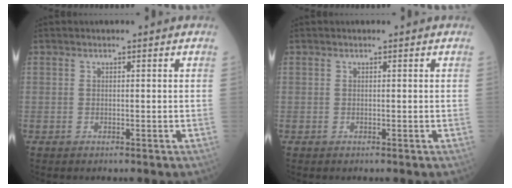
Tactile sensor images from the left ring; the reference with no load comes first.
{"total": 0.0}